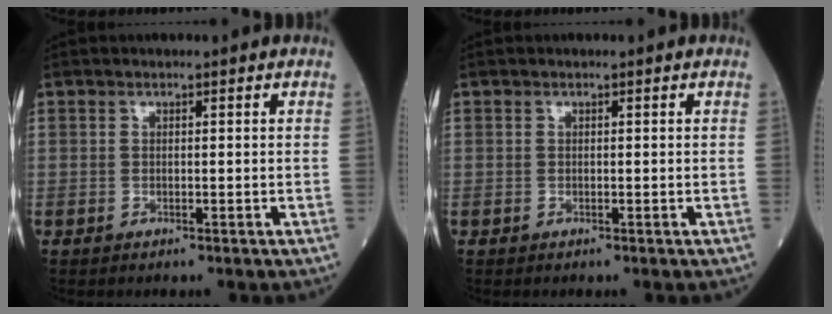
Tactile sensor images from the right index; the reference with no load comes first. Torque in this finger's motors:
{"motor_torque": [0.00, 0.00, 0.00, 0.00]}